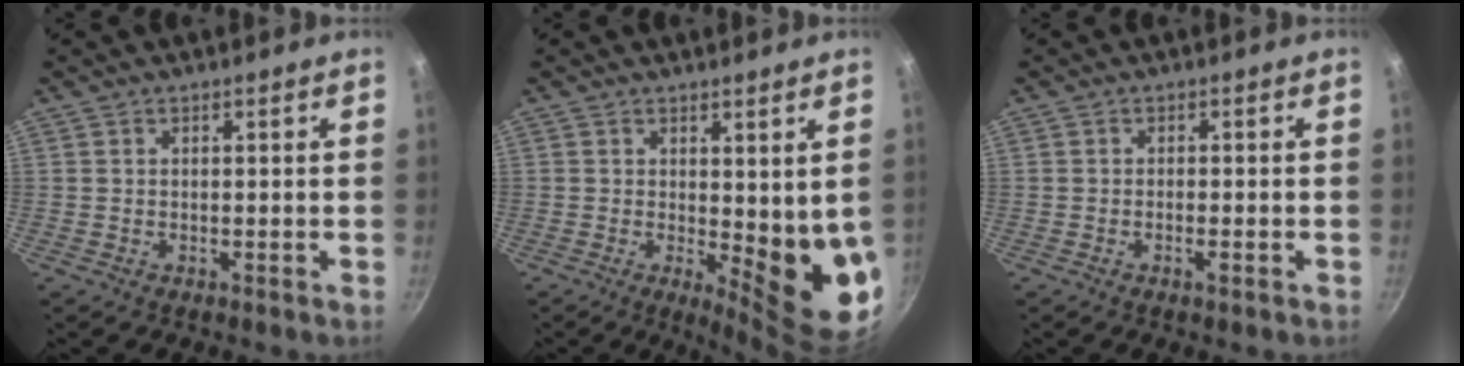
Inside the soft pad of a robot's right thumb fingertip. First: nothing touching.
{"total": 10.7, "force": [0.4, 3.6, 10.0], "torque": [-0.104, -0.027, 0.014]}
{"total": 1.4, "force": [-0.7, 0.3, 1.1], "torque": [-0.029, 0.005, -0.014]}